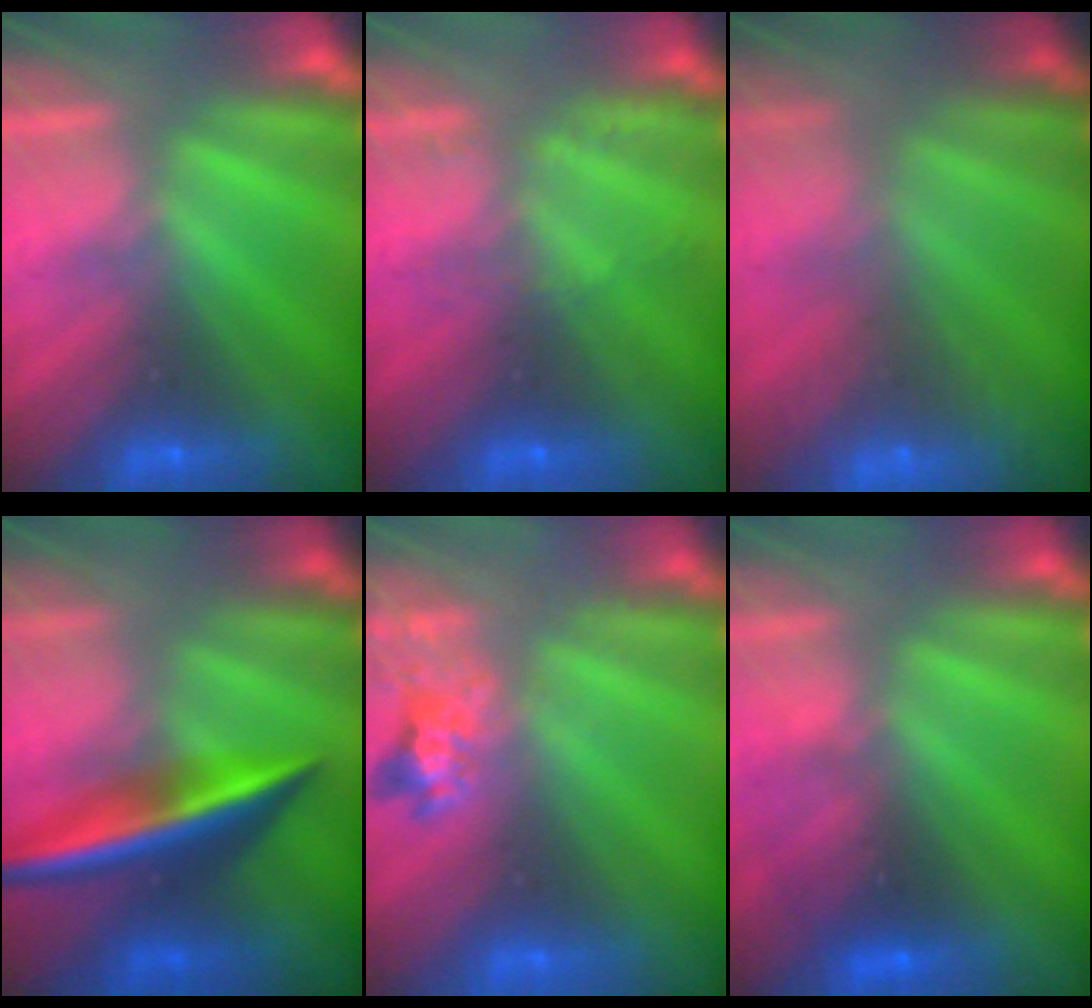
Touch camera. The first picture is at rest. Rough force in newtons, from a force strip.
{"total": 2.1}
{"total": 7.6}
{"total": 2.5}
{"total": 2.4}
{"total": 2.8}